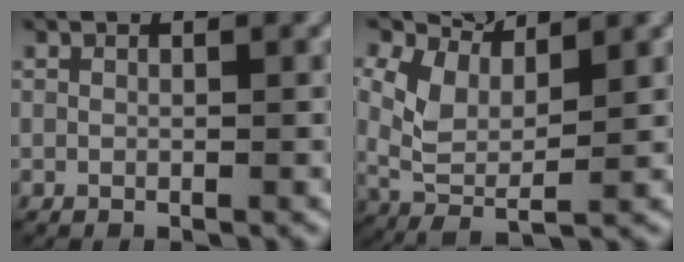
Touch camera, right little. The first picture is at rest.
{"total": 6.6, "force": [1.3, 4.7, 4.5], "torque": [-0.124, -0.021, 0.028]}